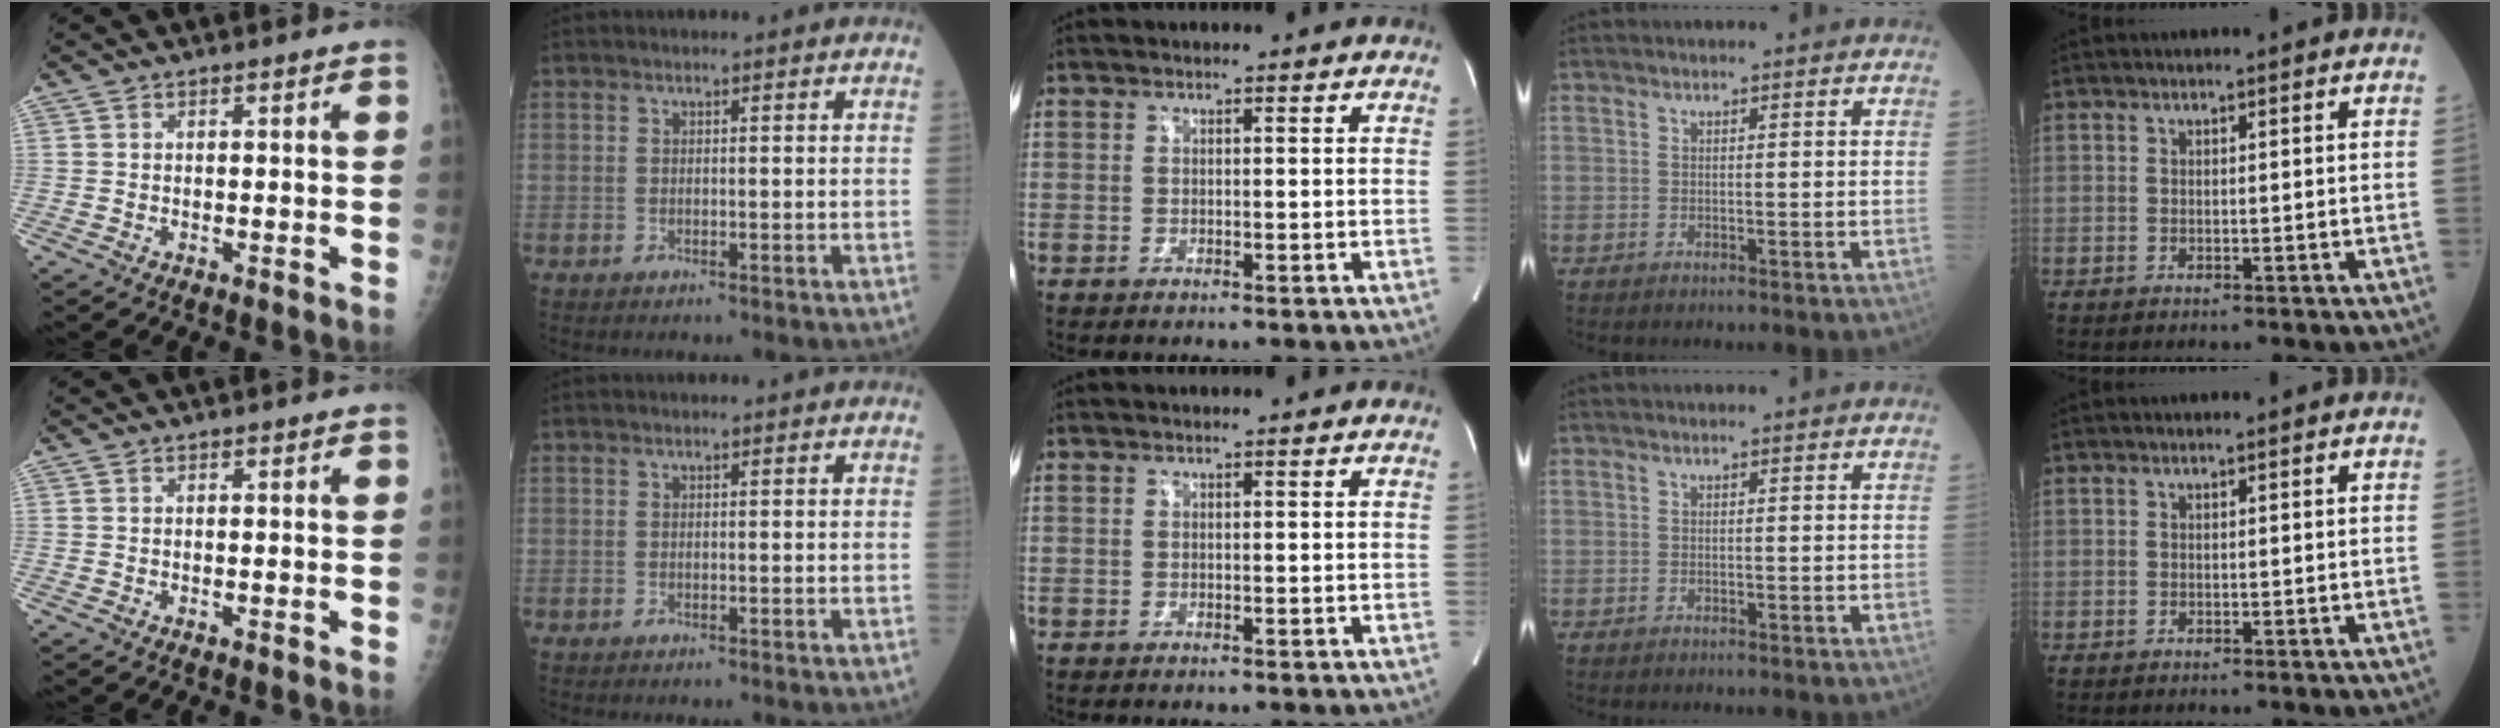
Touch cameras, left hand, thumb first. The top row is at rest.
{}